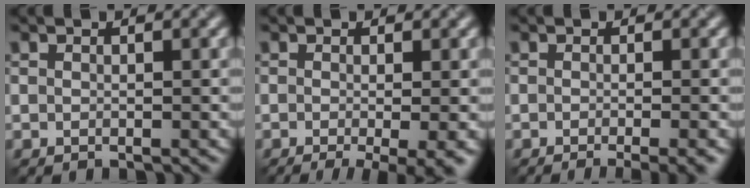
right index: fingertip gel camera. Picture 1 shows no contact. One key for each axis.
{"total": 5.4, "fx": -2.0, "fy": 1.4, "fz": 4.8, "tx": -0.060, "ty": -0.015, "tz": -0.021}
{"total": 4.0, "fx": -1.9, "fy": 1.3, "fz": 3.4, "tx": -0.021, "ty": 0.000, "tz": -0.025}